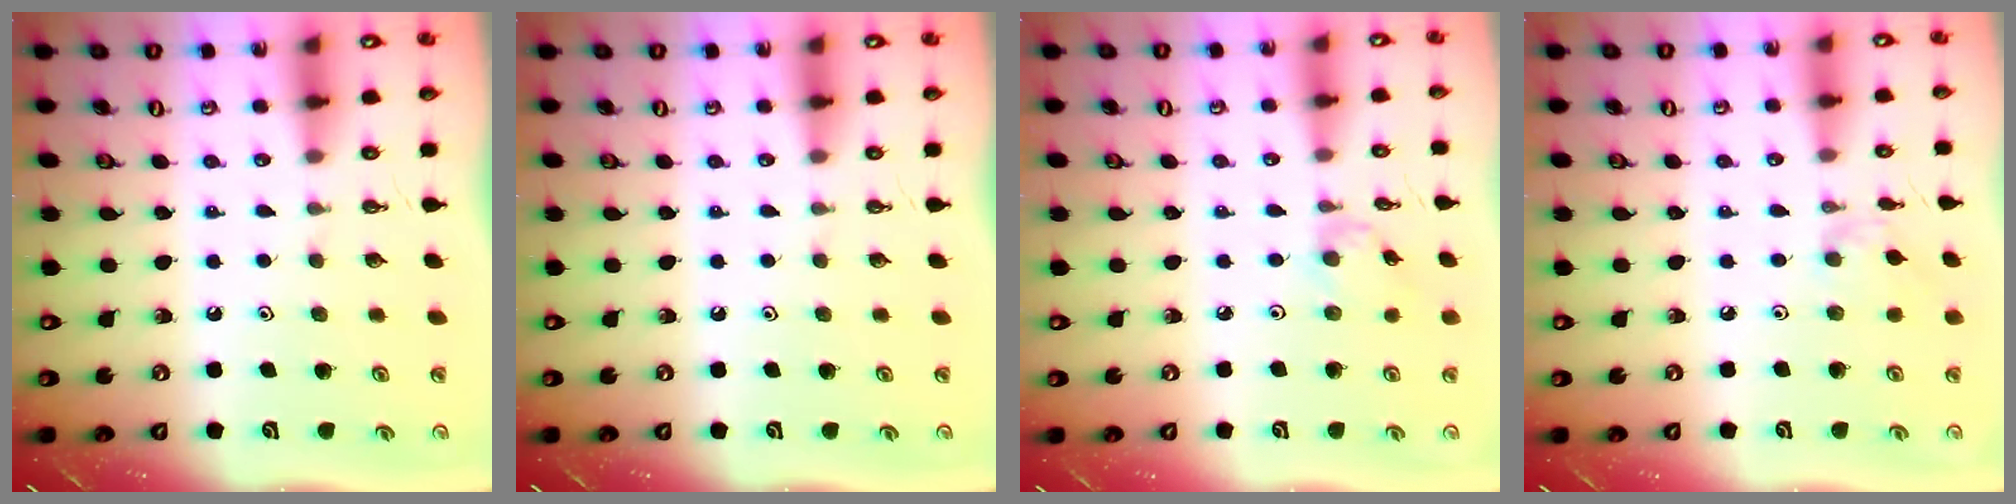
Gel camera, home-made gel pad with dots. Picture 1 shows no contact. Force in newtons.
{"total": 0.0}
{"total": 2.1, "press": 2.1, "slide": 0.4}
{"total": 2.4, "press": 2.3, "slide": 0.5}